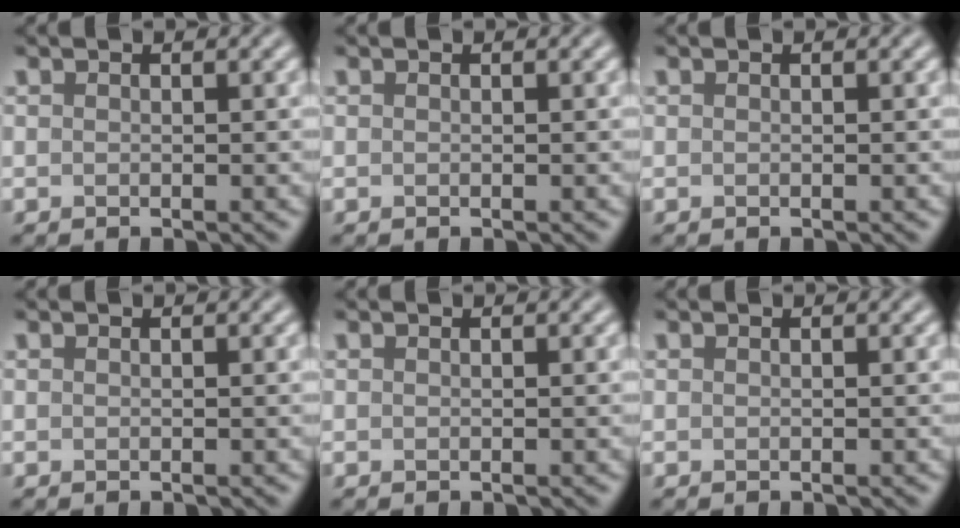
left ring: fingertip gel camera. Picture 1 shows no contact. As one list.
[{"total": 0.0}, {"total": 0.0}, {"total": 0.0}, {"total": 0.0}, {"total": 0.0}]